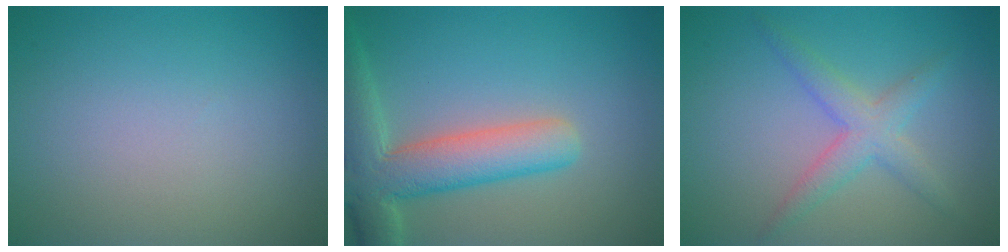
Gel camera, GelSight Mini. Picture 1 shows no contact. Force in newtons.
{"total": 7.3, "press": 7.3, "slide": 0.7}
{"total": 2.4, "press": 2.4, "slide": 0.1}